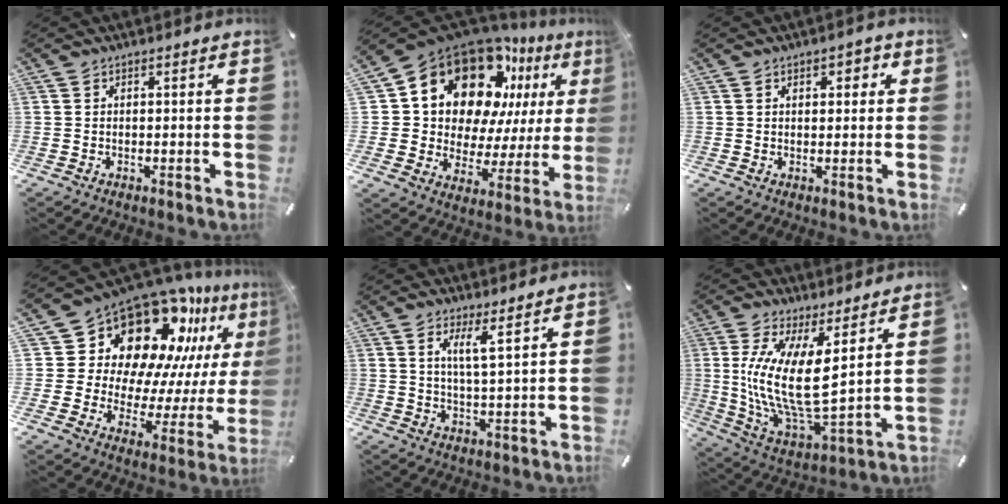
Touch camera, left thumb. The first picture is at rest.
{"total": 19.0, "force": [11.9, 11.8, 8.9], "torque": [-0.138, -0.099, 0.209]}
{"total": 2.3, "force": [0.7, 1.5, 1.7], "torque": [-0.019, 0.001, 0.005]}
{"total": 20.0, "force": [14.3, 11.2, 8.3], "torque": [-0.124, -0.137, 0.257]}
{"total": 5.1, "force": [3.1, -0.2, 4.0], "torque": [-0.080, -0.012, 0.050]}
{"total": 14.9, "force": [4.2, 5.3, 13.3], "torque": [-0.298, -0.047, 0.073]}